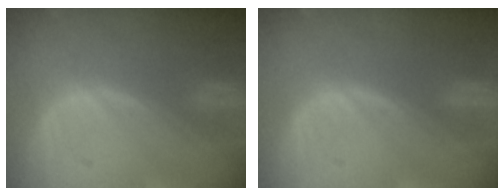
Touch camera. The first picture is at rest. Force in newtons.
{"total": 0.0}